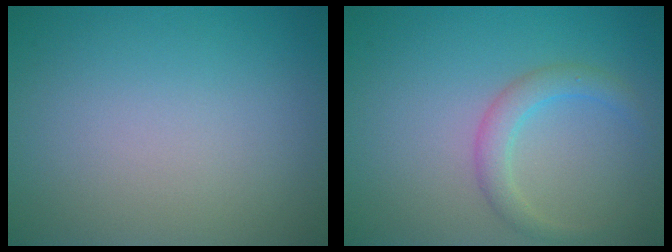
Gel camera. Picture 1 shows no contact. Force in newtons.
{"total": 2.3, "press": 2.3, "slide": 0.0}